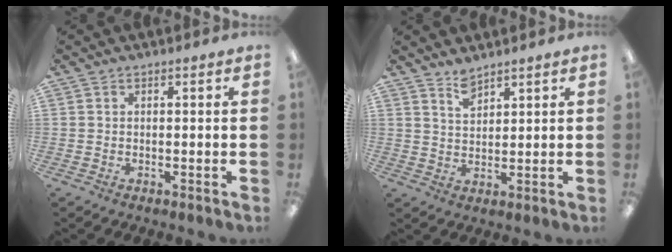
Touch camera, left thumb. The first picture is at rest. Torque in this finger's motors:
{"motor_torque": [0.11, -0.03, -0.30, -0.05, 0.09]}